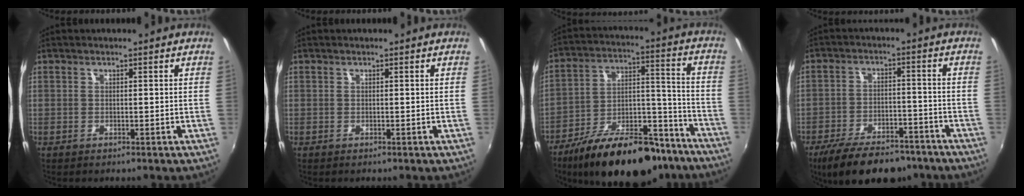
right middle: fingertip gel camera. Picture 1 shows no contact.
{"total": 0.0}
{"total": 24.1, "force": [-18.0, 9.1, 13.2], "torque": [-0.218, 0.008, -0.264]}
{"total": 13.7, "force": [-10.5, 5.5, 6.9], "torque": [-0.147, -0.015, -0.161]}